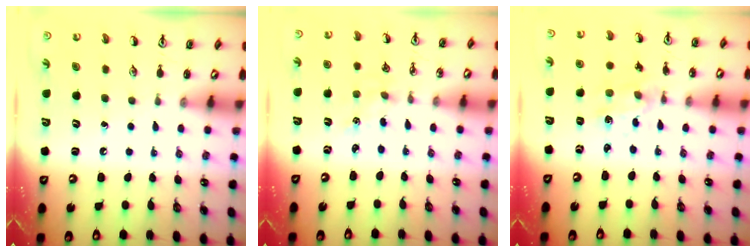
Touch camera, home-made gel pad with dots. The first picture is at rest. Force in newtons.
{"total": 1.7, "press": 1.6, "slide": 0.2}
{"total": 1.9, "press": 1.9, "slide": 0.2}